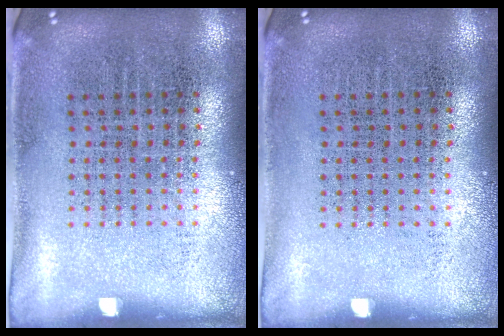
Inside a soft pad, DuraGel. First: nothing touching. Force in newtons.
{"total": 0.0}